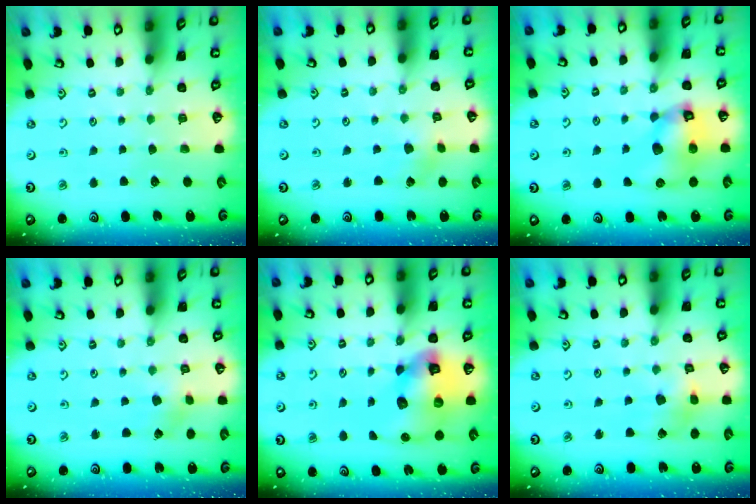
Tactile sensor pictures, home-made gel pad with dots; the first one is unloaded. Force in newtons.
{"total": 2.5, "press": 2.4, "slide": 0.6}
{"total": 11.4, "press": 11.3, "slide": 1.6}
{"total": 2.3, "press": 2.3, "slide": 0.3}
{"total": 13.2, "press": 13.1, "slide": 1.8}
{"total": 6.3, "press": 6.3, "slide": 0.7}